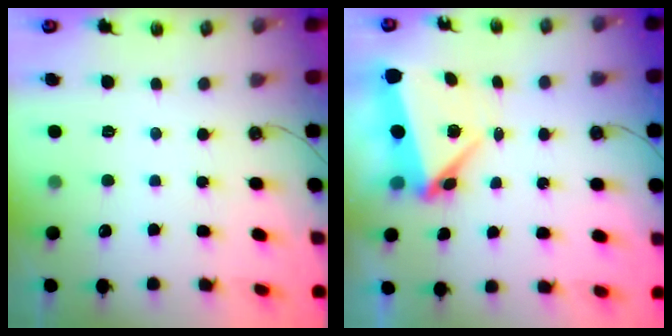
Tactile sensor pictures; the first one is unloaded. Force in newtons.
{"total": 5.7, "press": 5.5, "slide": 1.7}